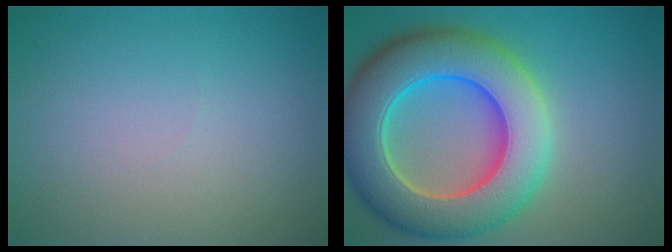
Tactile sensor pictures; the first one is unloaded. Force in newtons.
{"total": 12.2, "press": 12.2, "slide": 0.9}